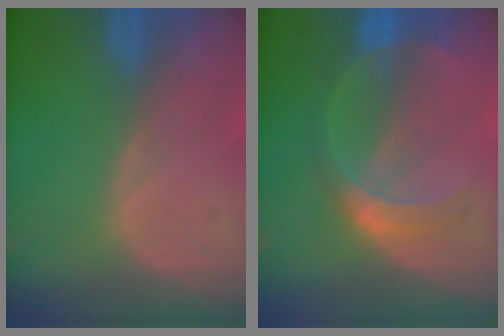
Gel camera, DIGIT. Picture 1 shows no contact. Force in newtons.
{"total": 5.6, "press": 5.6, "slide": 0.0}